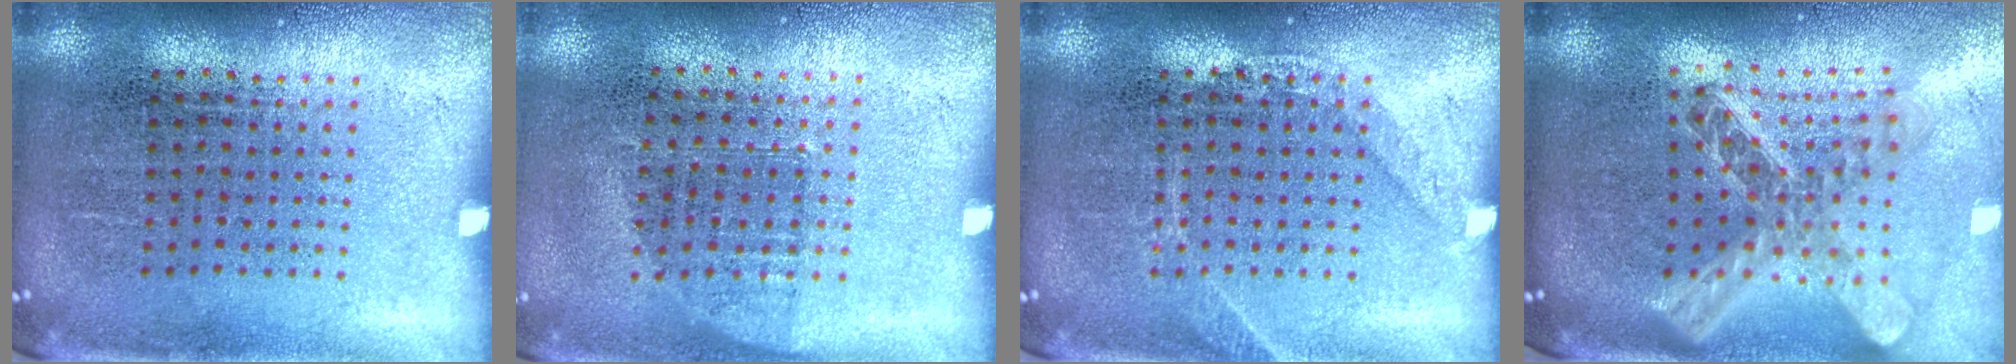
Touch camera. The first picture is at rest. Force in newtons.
{"total": 0.7, "press": 0.6, "slide": 0.3}
{"total": 1.4, "press": 1.3, "slide": 0.2}
{"total": 2.5, "press": 1.9, "slide": 1.5}